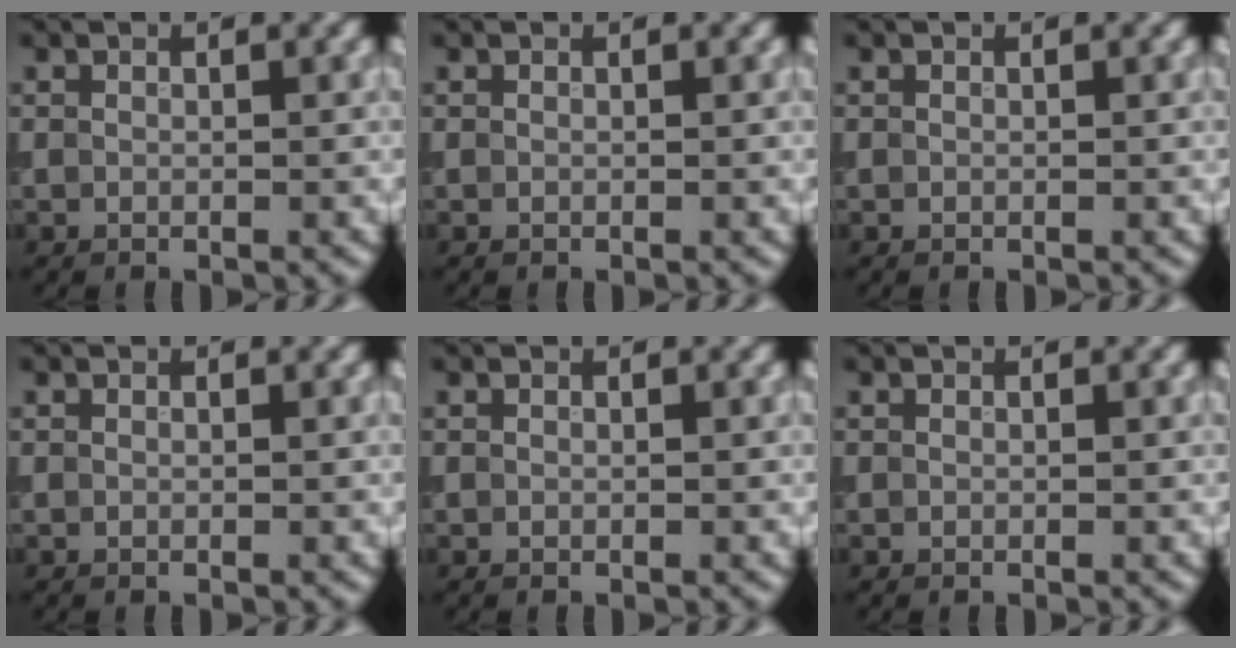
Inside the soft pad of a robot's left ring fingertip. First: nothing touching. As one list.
[{"total": 0.0}, {"total": 0.0}, {"total": 0.0}, {"total": 0.0}, {"total": 0.0}]